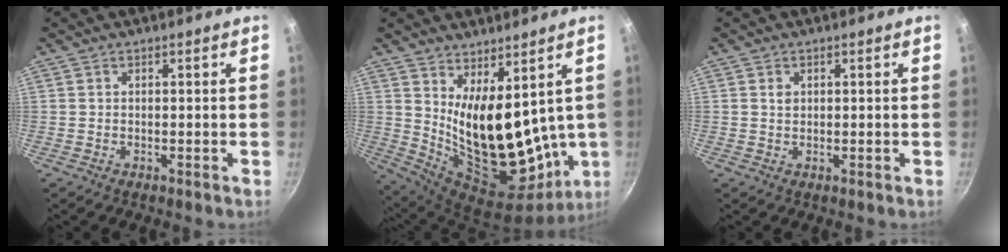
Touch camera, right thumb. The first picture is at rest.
{"total": 19.9, "force": [5.2, 9.9, 16.4], "torque": [-0.237, -0.084, 0.119]}
{"total": 1.3, "force": [0.4, 1.0, 0.7], "torque": [-0.010, 0.001, 0.006]}